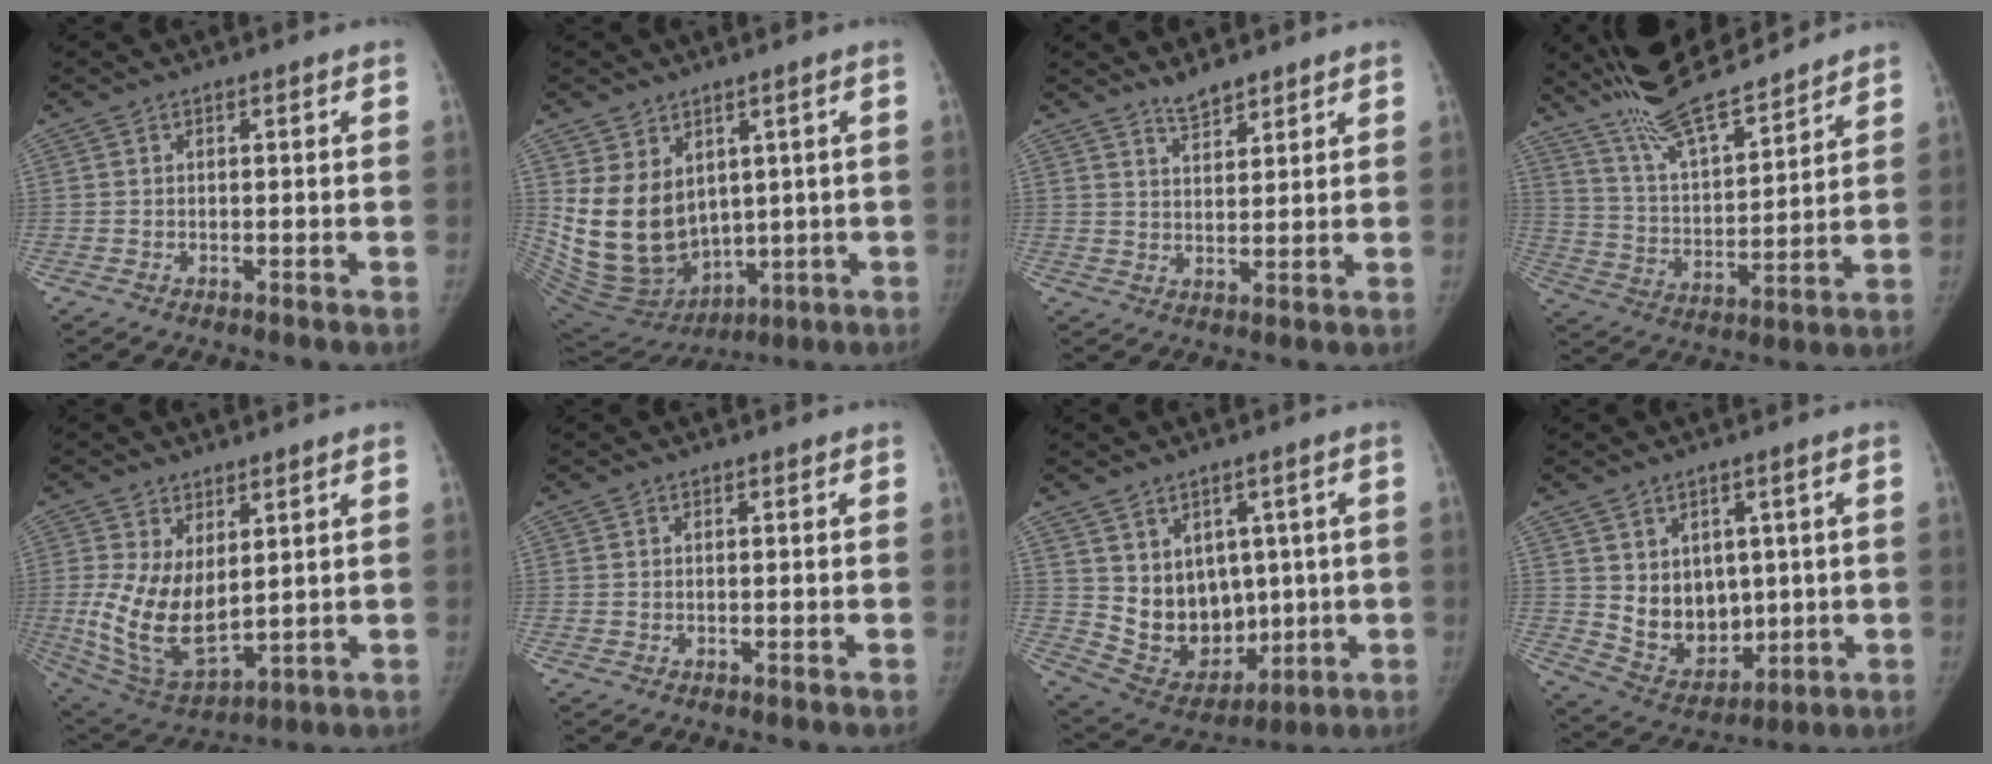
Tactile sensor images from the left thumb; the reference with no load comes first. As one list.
[{"total": 16.7, "force": [2.8, 12.5, 10.8], "torque": [-0.178, -0.024, 0.095]}, {"total": 4.0, "force": [3.6, 1.3, 1.2], "torque": [-0.003, -0.027, 0.063]}, {"total": 16.4, "force": [14.7, 2.9, 6.6], "torque": [-0.096, -0.069, 0.269]}, {"total": 12.7, "force": [2.0, 6.9, 10.5], "torque": [-0.188, -0.028, 0.058]}, {"total": 0.0}, {"total": 12.7, "force": [1.6, 10.1, 7.5], "torque": [-0.070, -0.015, 0.064]}, {"total": 10.3, "force": [1.4, 8.2, 6.1], "torque": [-0.049, -0.024, 0.050]}]